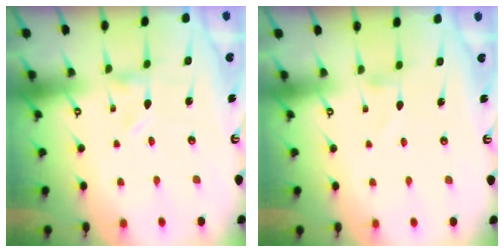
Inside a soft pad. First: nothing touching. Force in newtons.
{"total": 1.0, "press": 0.9, "slide": 0.3}